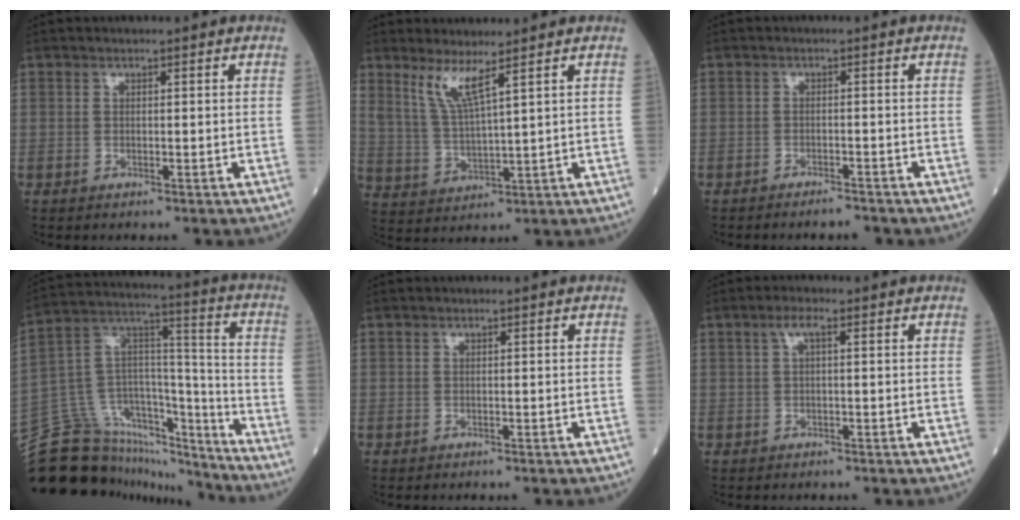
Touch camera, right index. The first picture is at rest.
{"total": 5.7, "force": [3.8, -0.1, 4.2], "torque": [-0.091, -0.011, 0.086]}
{"total": 2.3, "force": [-2.2, 0.3, 0.6], "torque": [-0.012, -0.003, -0.031]}
{"total": 23.5, "force": [-21.7, 6.6, 6.2], "torque": [-0.147, 0.053, -0.355]}
{"total": 0.9, "force": [-0.9, 0.2, 0.4], "torque": [-0.006, -0.001, -0.012]}
{"total": 1.8, "force": [0.4, 0.4, 1.7], "torque": [-0.036, 0.009, 0.006]}